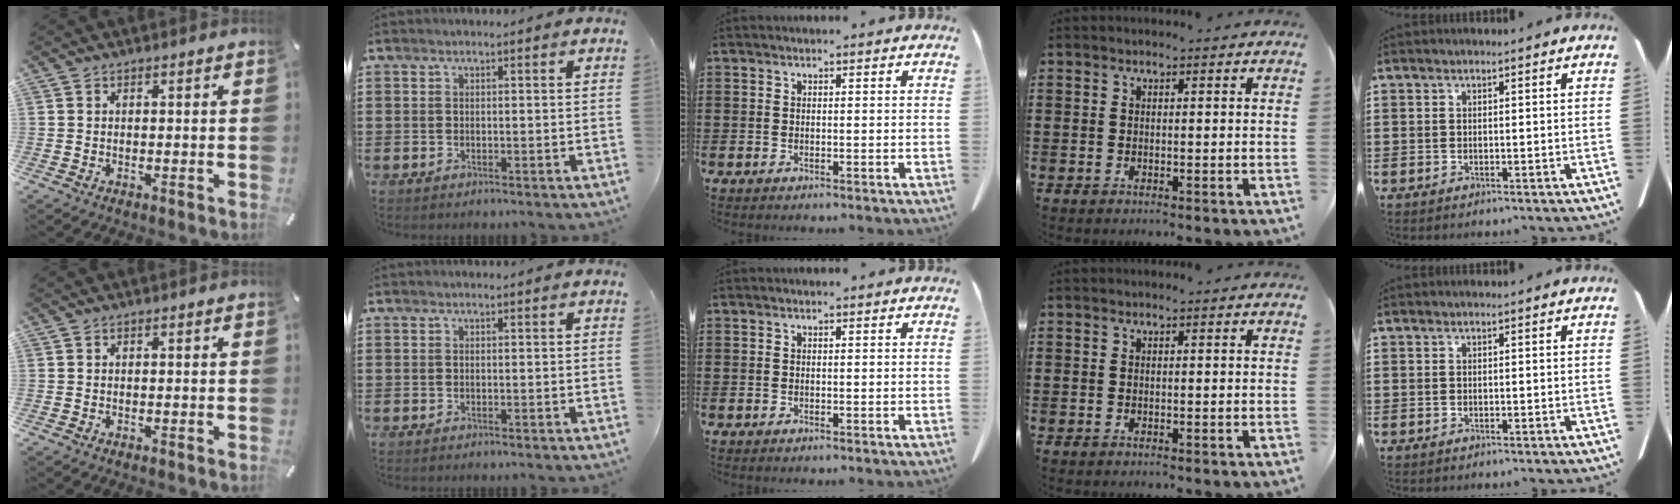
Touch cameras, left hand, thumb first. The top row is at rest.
{}